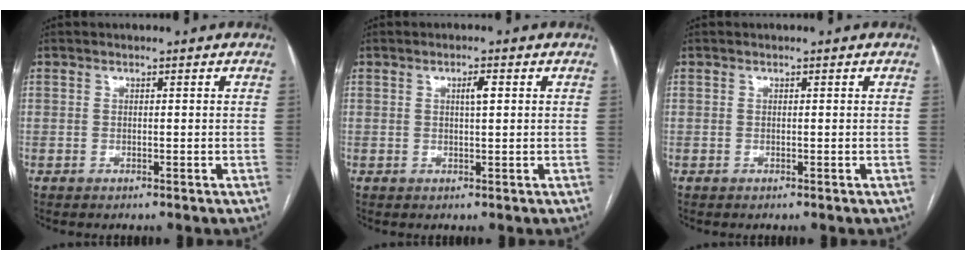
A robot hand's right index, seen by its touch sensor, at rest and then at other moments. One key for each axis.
{"total": 1.9, "fx": 0.6, "fy": 0.3, "fz": 1.8, "tx": -0.031, "ty": 0.002, "tz": 0.009}
{"total": 0.0}